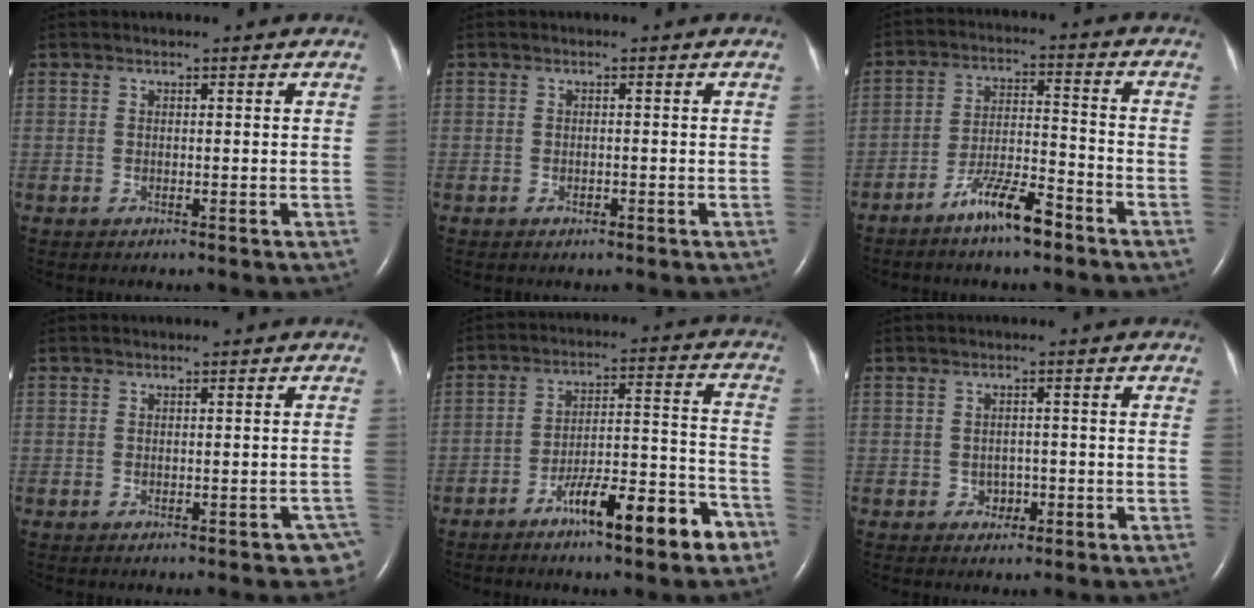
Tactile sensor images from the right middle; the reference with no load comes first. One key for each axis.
{"total": 0.7, "fx": -0.4, "fy": 0.3, "fz": 0.4, "tx": -0.010, "ty": 0.000, "tz": -0.005}
{"total": 8.0, "fx": -5.8, "fy": 1.2, "fz": 5.4, "tx": -0.104, "ty": -0.003, "tz": -0.108}
{"total": 3.2, "fx": -2.3, "fy": 1.2, "fz": 1.9, "tx": -0.006, "ty": 0.005, "tz": -0.027}
{"total": 12.6, "fx": -8.1, "fy": 2.3, "fz": 9.4, "tx": -0.137, "ty": 0.021, "tz": -0.123}
{"total": 2.0, "fx": -0.9, "fy": 1.6, "fz": 0.9, "tx": -0.010, "ty": 0.005, "tz": -0.008}